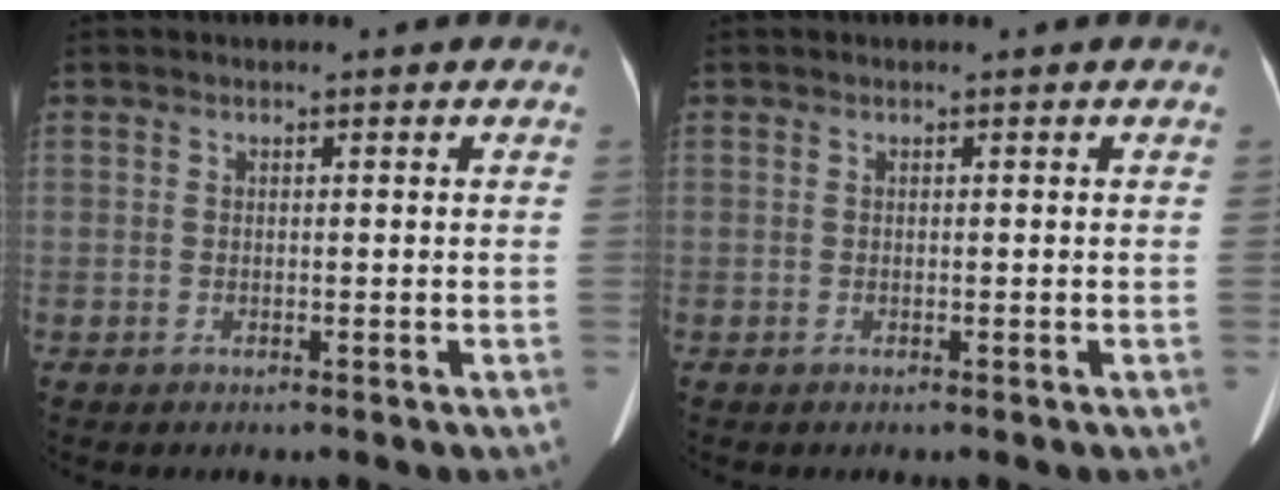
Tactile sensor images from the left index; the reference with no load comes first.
{"total": 0.0}